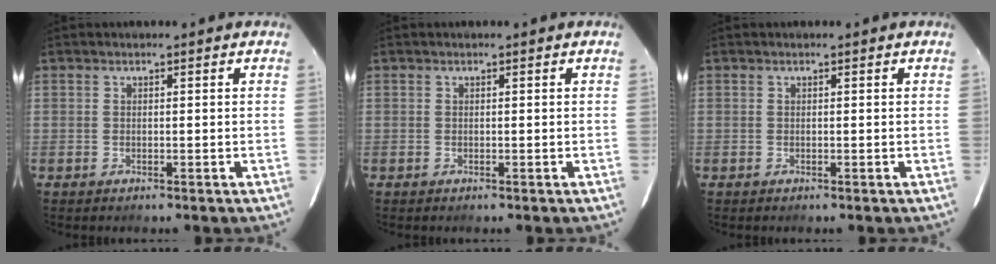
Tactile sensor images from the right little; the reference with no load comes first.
{"total": 0.0}
{"total": 0.0}